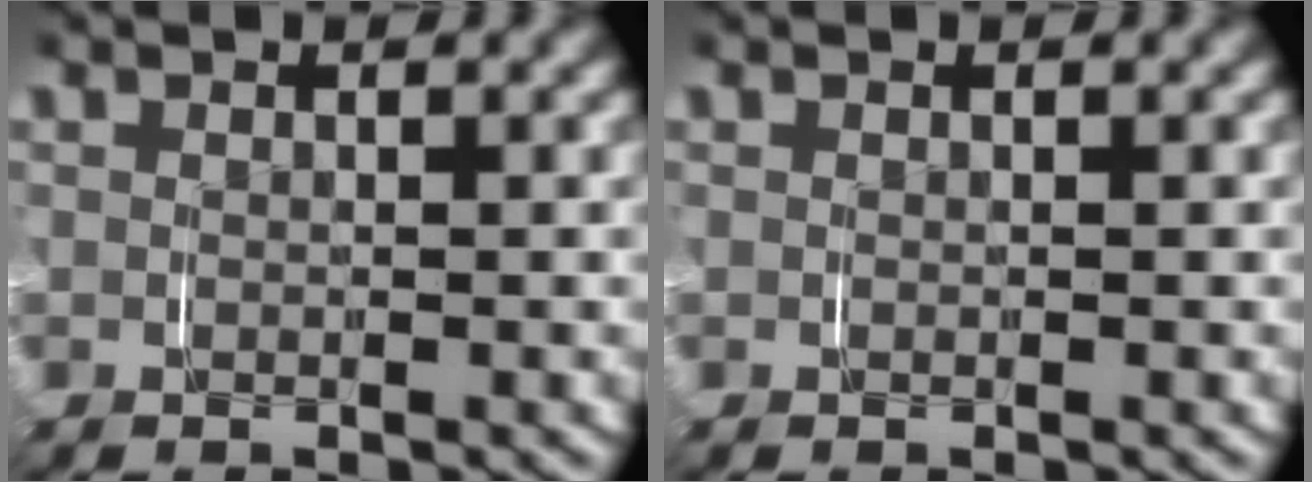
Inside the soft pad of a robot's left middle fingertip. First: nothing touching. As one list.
[{"total": 0.0}]